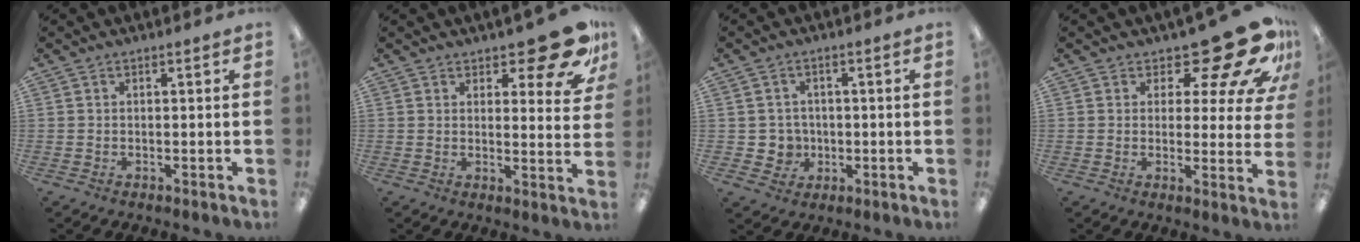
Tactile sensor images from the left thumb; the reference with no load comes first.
{"total": 12.5, "force": [9.2, 4.2, 7.3], "torque": [-0.083, -0.065, 0.155]}
{"total": 4.5, "force": [-0.3, 4.4, 0.7], "torque": [-0.014, 0.008, -0.004]}
{"total": 16.7, "force": [11.3, 6.2, 10.5], "torque": [-0.142, -0.084, 0.189]}